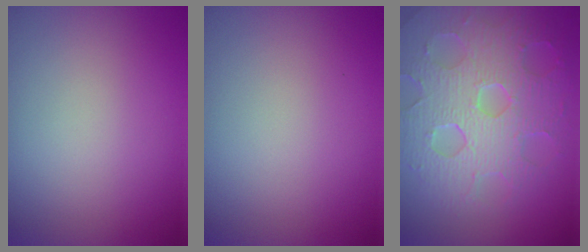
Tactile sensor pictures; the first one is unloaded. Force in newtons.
{"total": 0.0}
{"total": 8.5, "press": 6.0, "slide": 6.0}